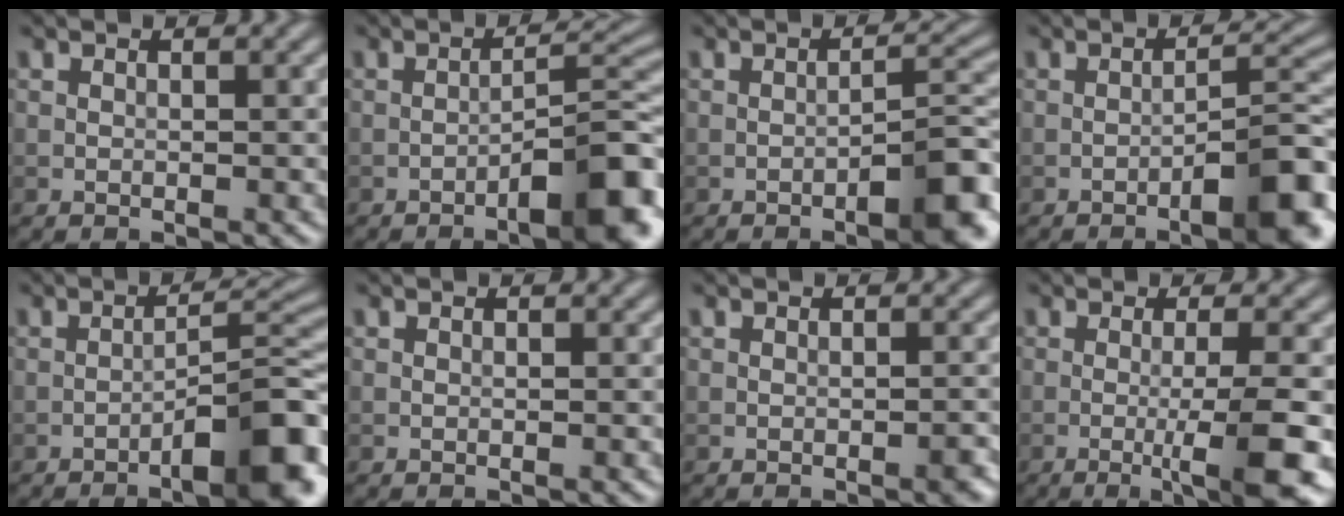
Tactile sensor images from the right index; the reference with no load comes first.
{"total": 7.1, "force": [-4.0, 1.7, 5.6], "torque": [-0.074, 0.017, -0.061]}
{"total": 5.3, "force": [-2.8, 1.2, 4.3], "torque": [-0.060, 0.013, -0.040]}
{"total": 6.5, "force": [-3.4, 1.5, 5.4], "torque": [-0.073, 0.016, -0.051]}
{"total": 7.9, "force": [-4.5, 1.9, 6.2], "torque": [-0.082, 0.015, -0.068]}
{"total": 0.0}
{"total": 0.9, "force": [-0.5, 0.2, 0.8], "torque": [-0.010, 0.001, -0.007]}
{"total": 6.4, "force": [-1.8, 1.1, 6.0], "torque": [-0.085, -0.001, -0.032]}